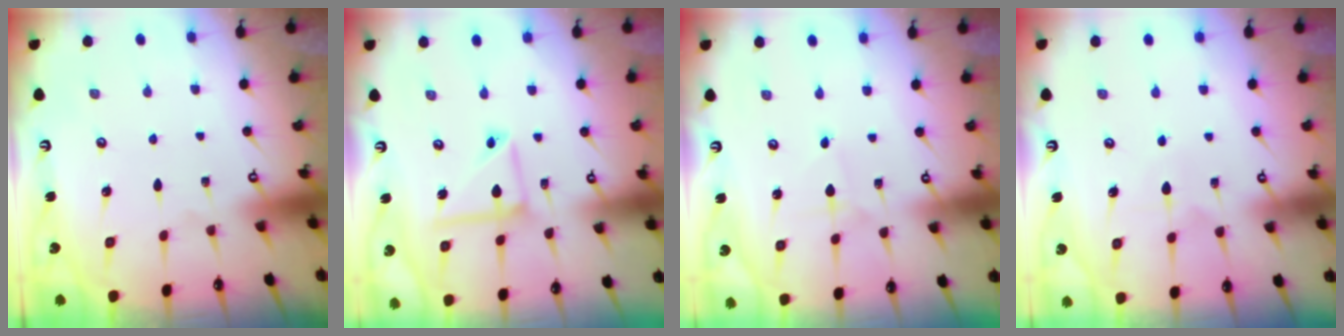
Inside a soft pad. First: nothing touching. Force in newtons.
{"total": 9.3, "press": 9.2, "slide": 0.9}
{"total": 0.7, "press": 0.7, "slide": 0.0}
{"total": 4.6, "press": 4.5, "slide": 0.5}